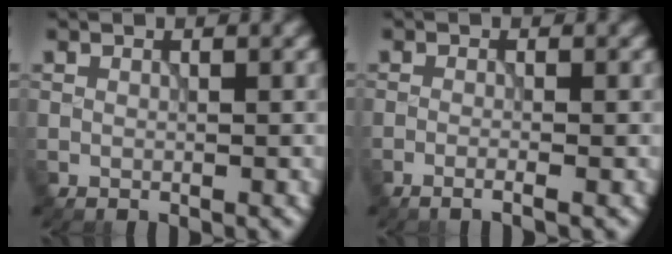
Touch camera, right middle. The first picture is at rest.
{"total": 1.6, "force": [-0.8, 0.3, 1.3], "torque": [-0.017, -0.002, -0.023]}